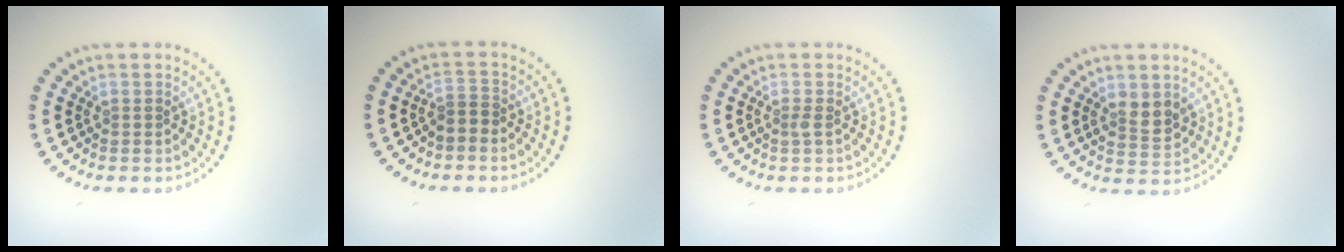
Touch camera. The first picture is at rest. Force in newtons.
{"total": 1.2, "press": 0.8, "slide": 0.9}
{"total": 0.6, "press": 0.5, "slide": 0.3}
{"total": 2.5, "press": 2.4, "slide": 0.6}